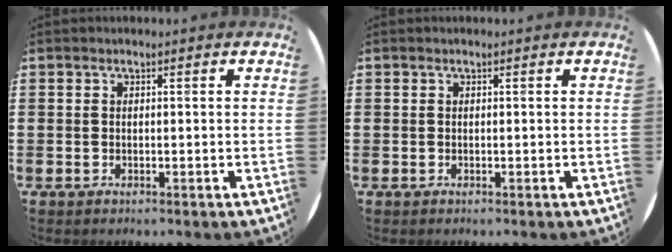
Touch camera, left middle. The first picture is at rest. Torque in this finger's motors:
{"motor_torque": [0.10, -0.15, -0.01, 0.01]}